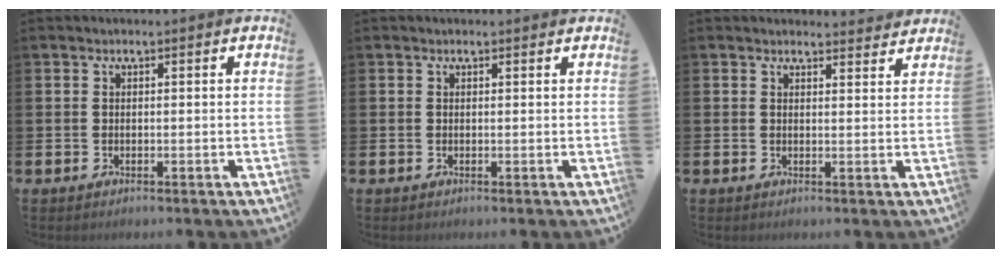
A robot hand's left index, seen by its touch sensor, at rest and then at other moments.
{"total": 0.0}
{"total": 2.4, "force": [2.3, 0.3, -0.1], "torque": [0.017, -0.020, 0.038]}